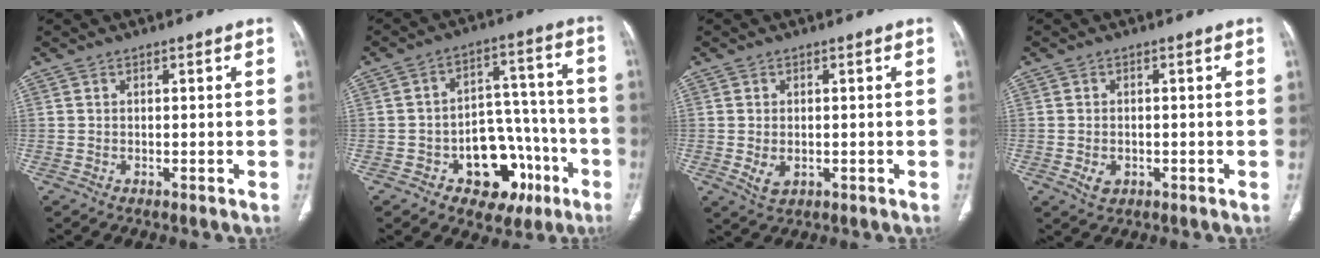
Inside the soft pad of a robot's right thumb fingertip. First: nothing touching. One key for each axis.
{"total": 15.9, "fx": -6.6, "fy": 10.7, "fz": 9.6, "tx": -0.078, "ty": 0.063, "tz": -0.083}
{"total": 3.4, "fx": -0.5, "fy": 2.2, "fz": 2.5, "tx": -0.046, "ty": -0.004, "tz": 0.000}
{"total": 3.0, "fx": -0.8, "fy": 2.2, "fz": 1.9, "tx": -0.028, "ty": 0.003, "tz": -0.007}